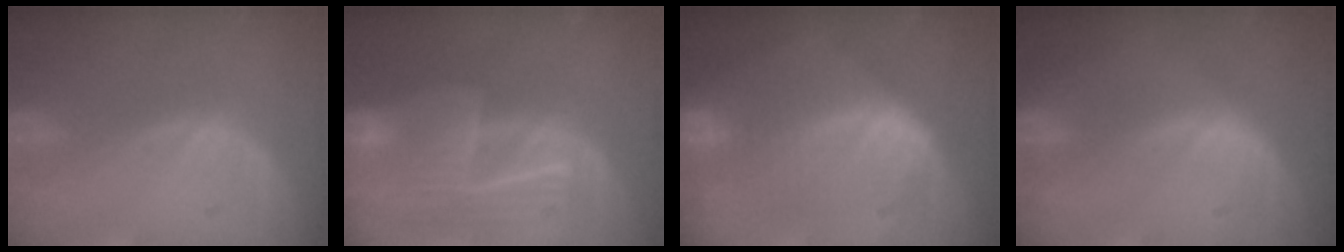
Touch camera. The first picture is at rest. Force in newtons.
{"total": 9.3, "press": 8.3, "slide": 4.2}
{"total": 8.7, "press": 8.7, "slide": 0.2}
{"total": 0.6, "press": 0.6, "slide": 0.1}